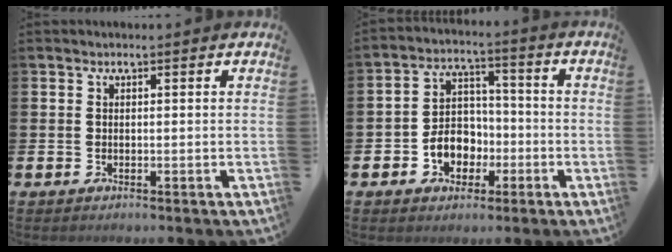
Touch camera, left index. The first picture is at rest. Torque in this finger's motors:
{"motor_torque": [0.50, 0.25, 0.47, 0.14]}